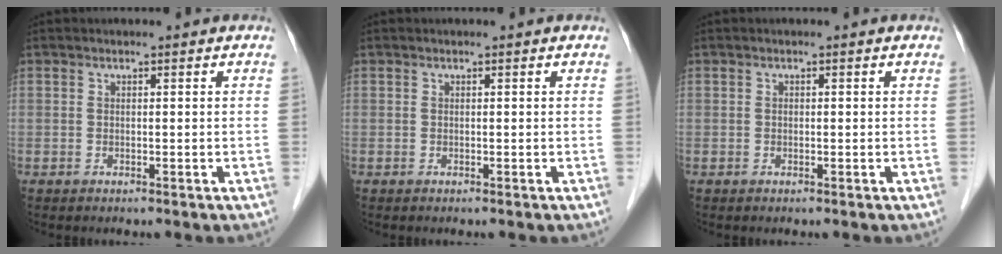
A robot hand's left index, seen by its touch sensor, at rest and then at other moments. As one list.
[{"total": 0.0}, {"total": 0.0}]